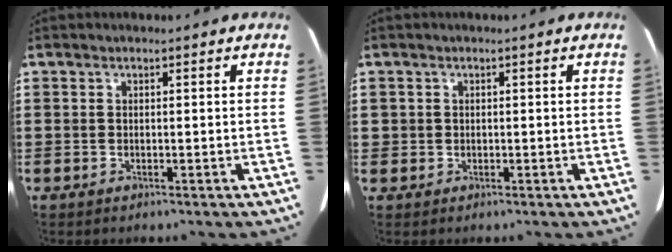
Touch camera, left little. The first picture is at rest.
{"total": 1.0, "force": [0.1, 0.9, 0.3], "torque": [-0.007, 0.006, 0.001]}